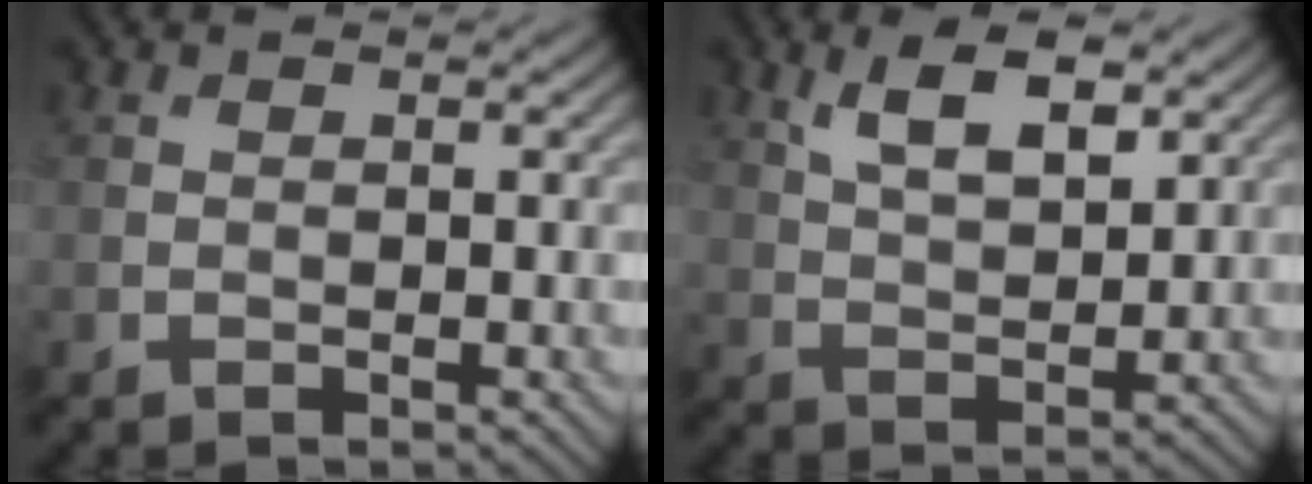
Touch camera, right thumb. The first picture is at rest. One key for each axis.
{"total": 6.9, "fx": 3.8, "fy": 2.7, "fz": 5.1, "tx": -0.102, "ty": 0.000, "tz": 0.074}